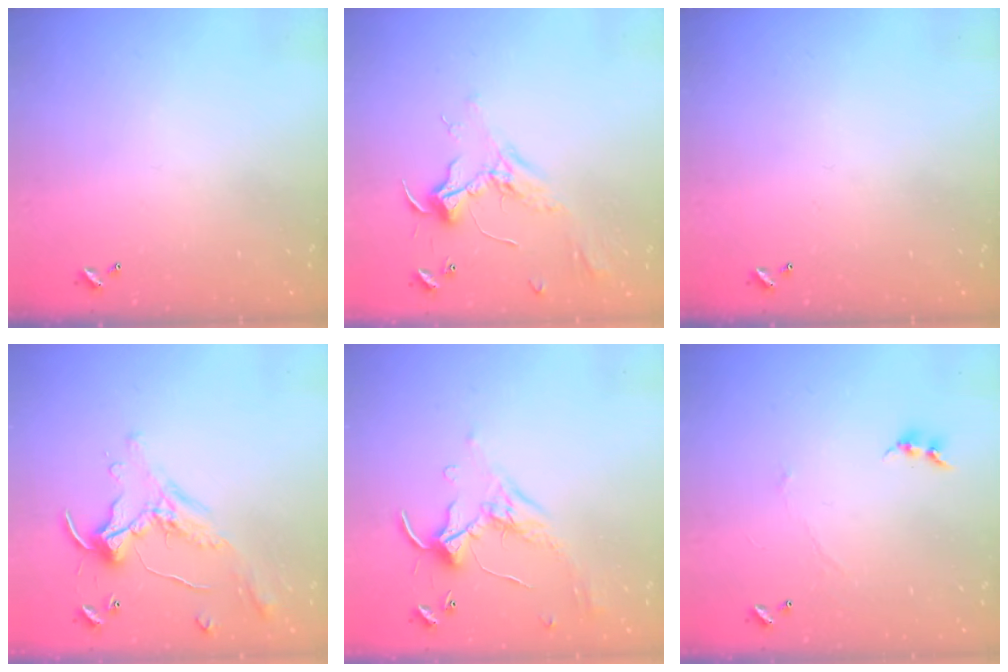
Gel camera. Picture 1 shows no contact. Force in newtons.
{"total": 2.3, "press": 2.2, "slide": 0.7}
{"total": 0.0}
{"total": 0.7, "press": 0.5, "slide": 0.4}
{"total": 0.7, "press": 0.6, "slide": 0.4}
{"total": 0.7, "press": 0.4, "slide": 0.6}